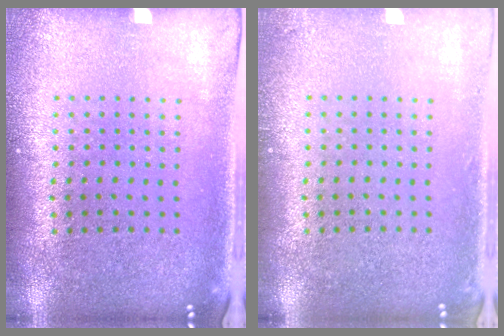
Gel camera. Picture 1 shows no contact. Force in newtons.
{"total": 0.9, "press": 0.9, "slide": 0.2}